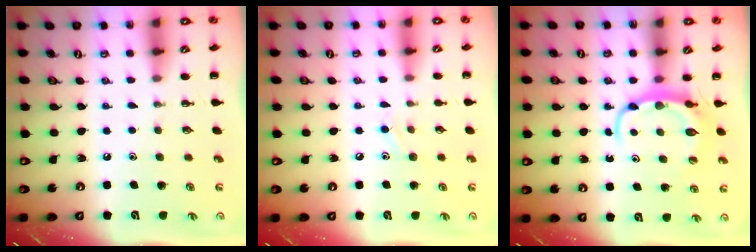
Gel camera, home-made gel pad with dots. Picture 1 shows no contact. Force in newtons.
{"total": 6.8, "press": 6.5, "slide": 2.0}
{"total": 6.4, "press": 6.3, "slide": 0.6}